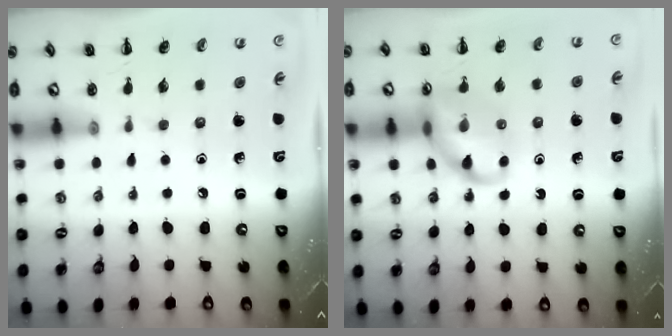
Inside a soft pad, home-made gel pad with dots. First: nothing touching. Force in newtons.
{"total": 12.4, "press": 12.3, "slide": 1.2}